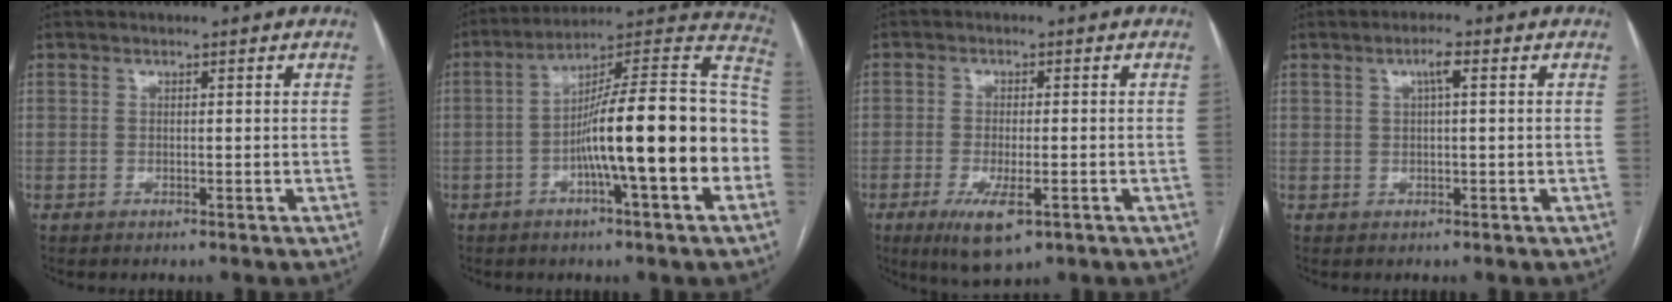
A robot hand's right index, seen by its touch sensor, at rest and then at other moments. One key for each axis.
{"total": 20.5, "fx": -4.1, "fy": 1.4, "fz": 20.0, "tx": -0.255, "ty": 0.030, "tz": -0.064}
{"total": 6.6, "fx": -3.2, "fy": 1.9, "fz": 5.5, "tx": -0.100, "ty": -0.015, "tz": -0.047}
{"total": 2.1, "fx": 0.8, "fy": 0.2, "fz": 1.9, "tx": -0.031, "ty": 0.006, "tz": 0.013}